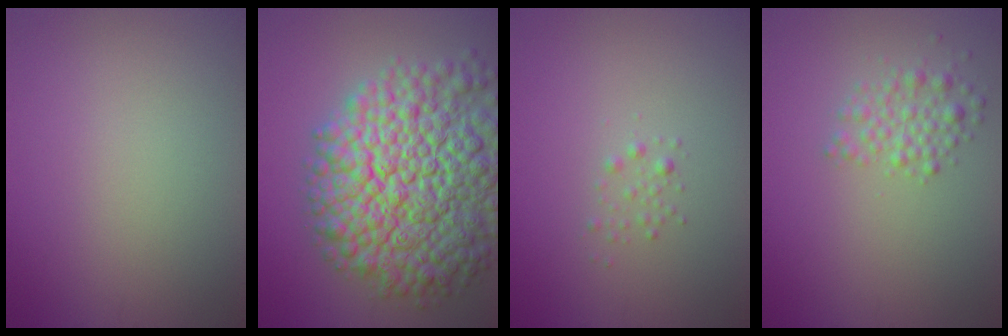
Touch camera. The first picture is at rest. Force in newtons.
{"total": 15.3, "press": 15.3, "slide": 0.8}
{"total": 0.8, "press": 0.8, "slide": 0.1}
{"total": 2.3, "press": 2.3, "slide": 0.1}